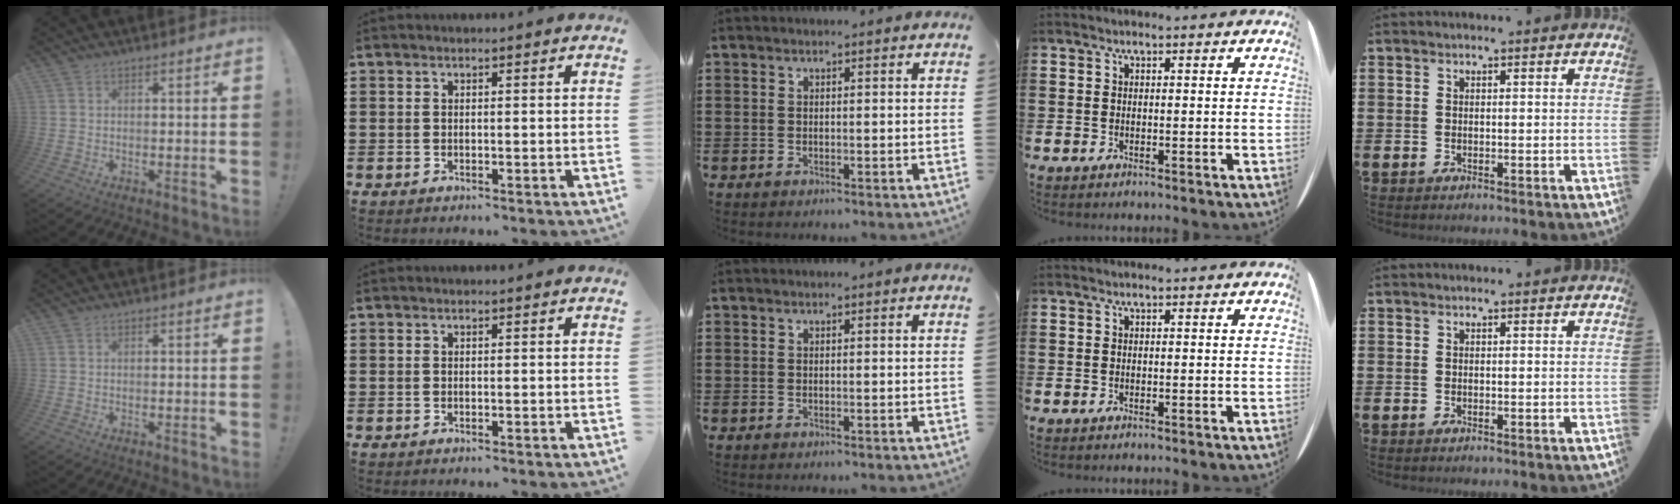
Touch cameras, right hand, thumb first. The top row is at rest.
{}